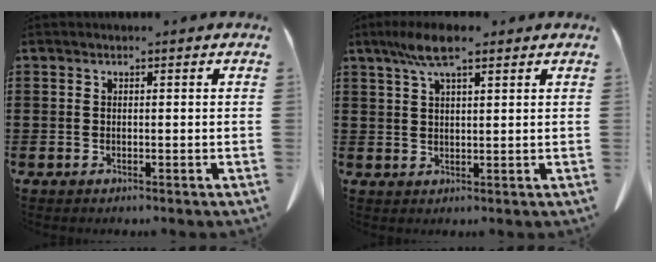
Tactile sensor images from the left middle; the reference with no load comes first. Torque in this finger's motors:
{"motor_torque": [1.43, -0.33, 0.40, 0.16]}